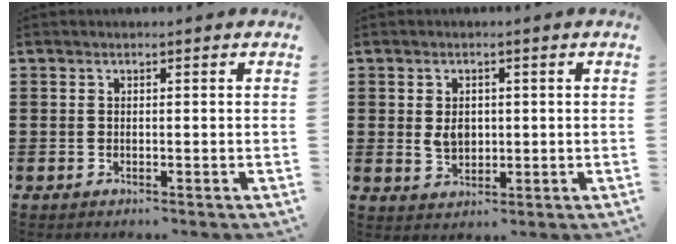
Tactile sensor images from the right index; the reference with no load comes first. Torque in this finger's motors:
{"motor_torque": [2.14, 0.00, 0.08, 0.06]}